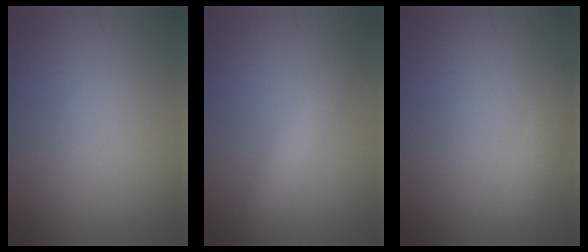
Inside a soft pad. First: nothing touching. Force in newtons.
{"total": 2.9, "press": 2.9, "slide": 0.1}
{"total": 1.9, "press": 1.9, "slide": 0.1}